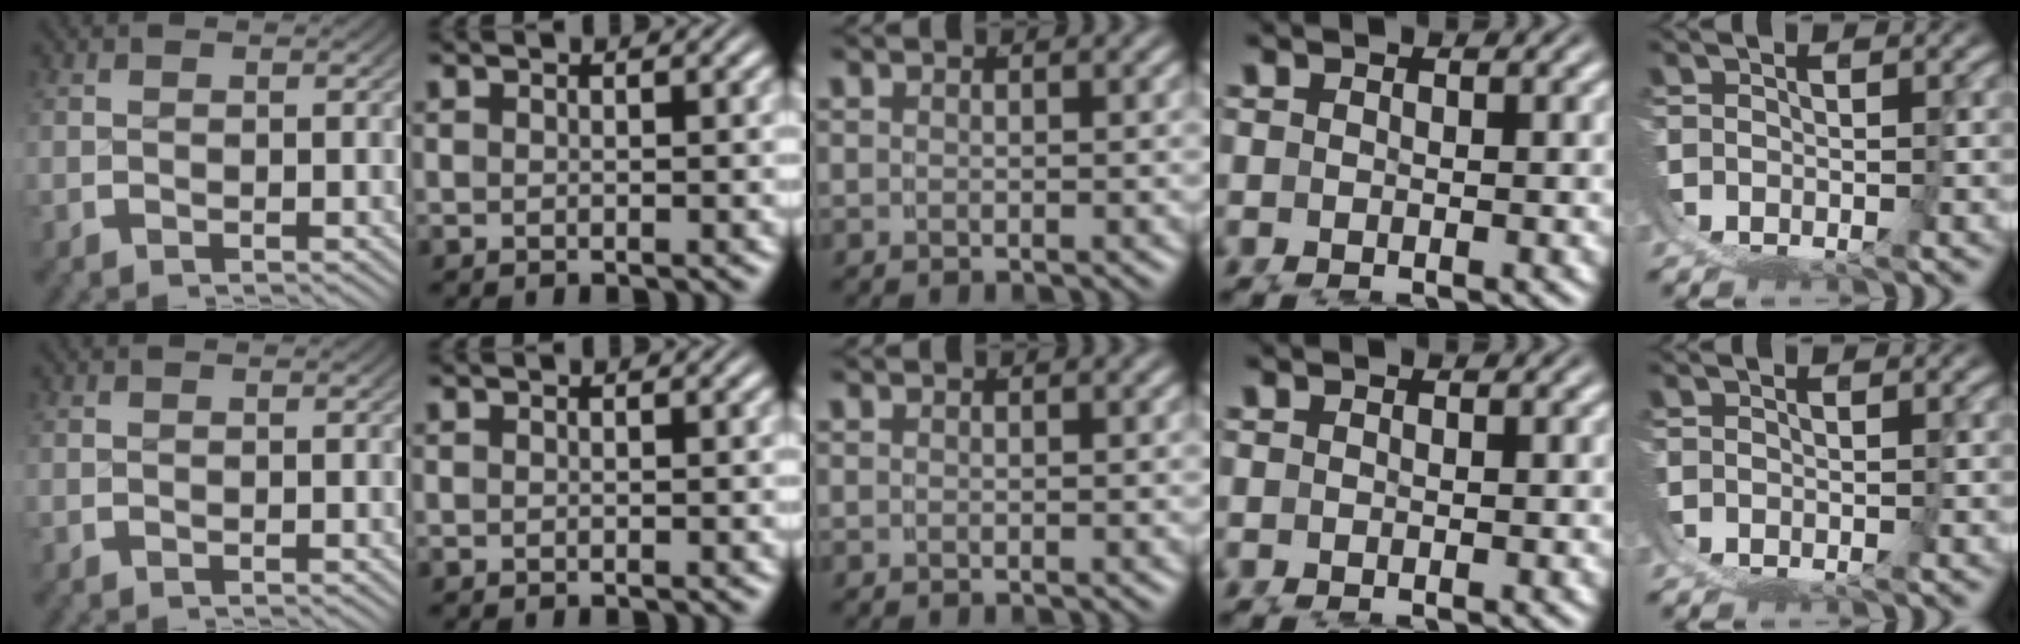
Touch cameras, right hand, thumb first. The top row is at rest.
{}